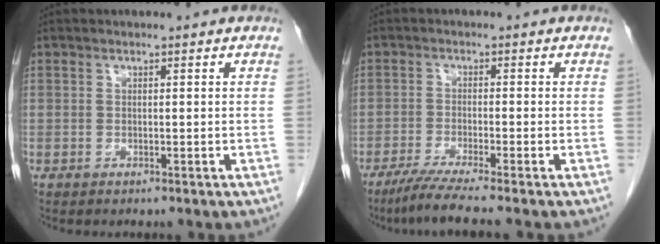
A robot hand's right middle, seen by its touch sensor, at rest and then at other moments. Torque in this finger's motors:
{"motor_torque": [0.76, -0.38, 0.07, 0.06]}